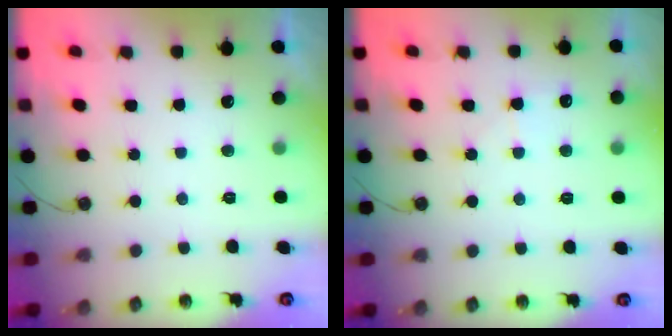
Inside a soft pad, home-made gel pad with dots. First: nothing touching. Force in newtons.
{"total": 4.8, "press": 4.7, "slide": 0.7}